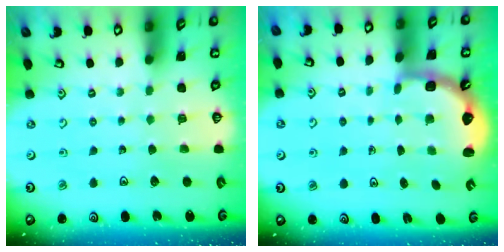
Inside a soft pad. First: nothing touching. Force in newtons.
{"total": 2.5, "press": 2.1, "slide": 1.3}